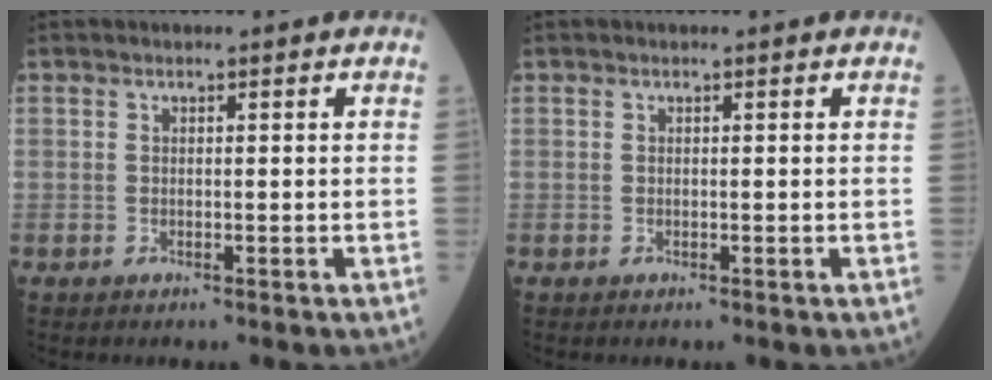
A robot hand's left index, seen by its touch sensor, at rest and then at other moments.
{"total": 0.0}